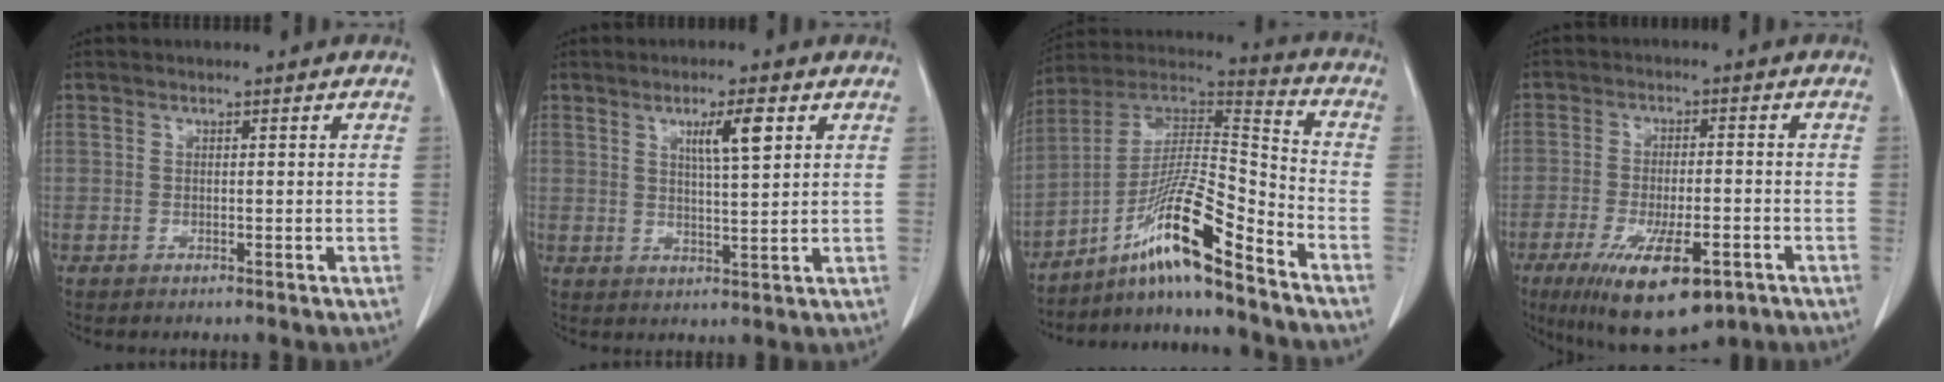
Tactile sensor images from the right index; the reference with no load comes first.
{"total": 5.3, "force": [2.4, 0.4, 4.8], "torque": [-0.079, 0.000, 0.040]}
{"total": 14.3, "force": [-9.8, 0.0, 10.4], "torque": [-0.192, 0.015, -0.175]}
{"total": 13.1, "force": [-7.1, 4.0, 10.2], "torque": [-0.177, -0.021, -0.108]}